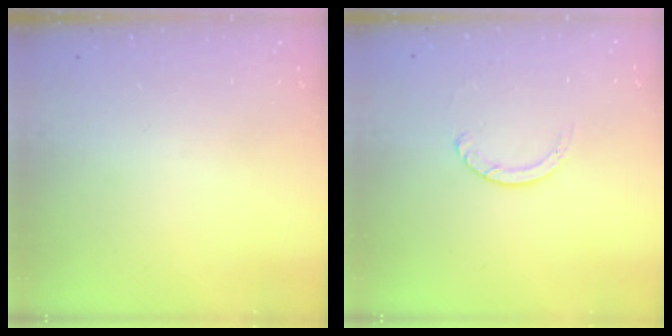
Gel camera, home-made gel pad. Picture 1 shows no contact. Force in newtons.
{"total": 1.3, "press": 1.2, "slide": 0.2}